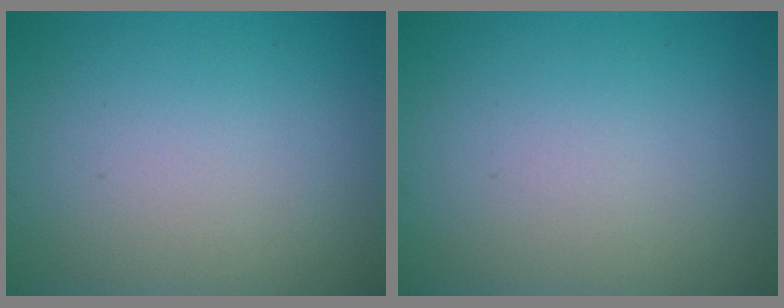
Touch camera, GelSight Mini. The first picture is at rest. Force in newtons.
{"total": 0.0}